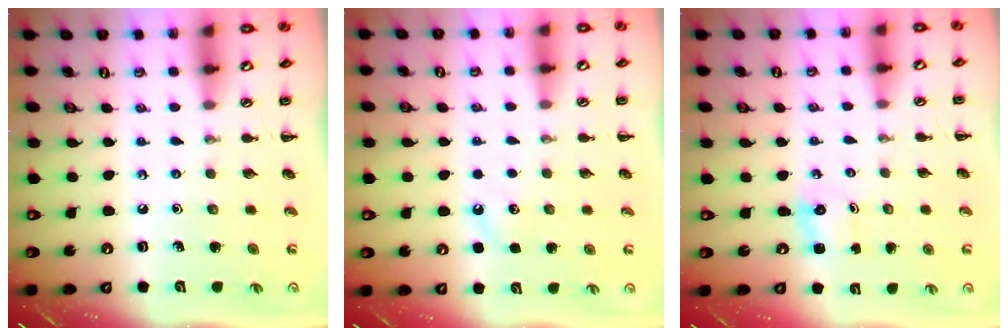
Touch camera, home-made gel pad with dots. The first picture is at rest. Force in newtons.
{"total": 3.0, "press": 2.9, "slide": 0.9}
{"total": 1.1, "press": 1.1, "slide": 0.4}